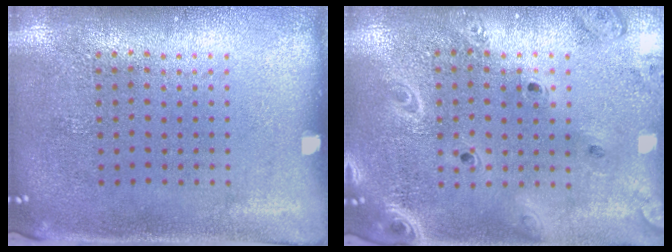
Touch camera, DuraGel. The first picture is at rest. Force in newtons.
{"total": 2.3, "press": 2.1, "slide": 0.9}